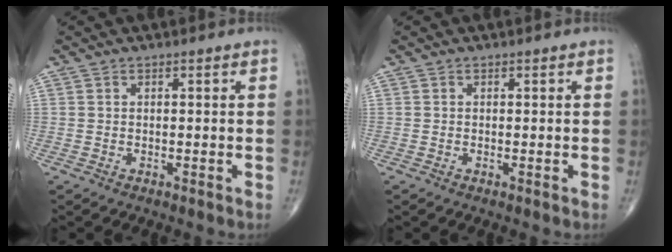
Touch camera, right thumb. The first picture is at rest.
{"total": 0.0}